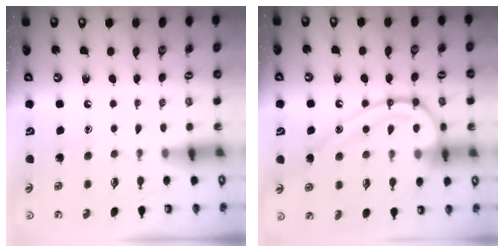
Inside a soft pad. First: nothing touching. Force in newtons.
{"total": 16.4, "press": 16.3, "slide": 1.7}